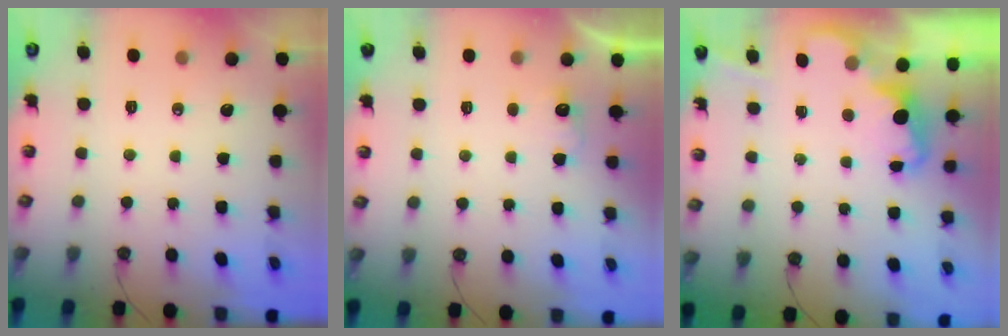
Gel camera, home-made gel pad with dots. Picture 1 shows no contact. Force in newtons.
{"total": 5.2, "press": 5.1, "slide": 0.8}
{"total": 2.2, "press": 2.1, "slide": 0.5}